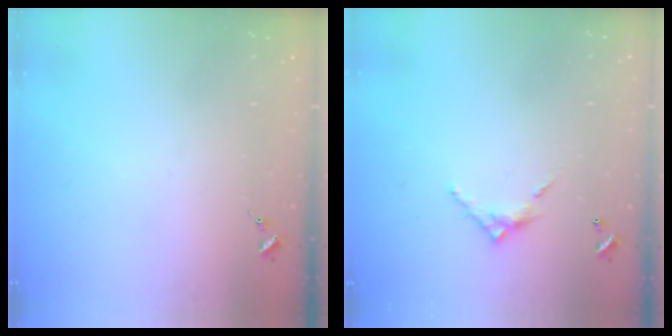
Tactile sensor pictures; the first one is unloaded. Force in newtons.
{"total": 6.7, "press": 6.7, "slide": 0.4}